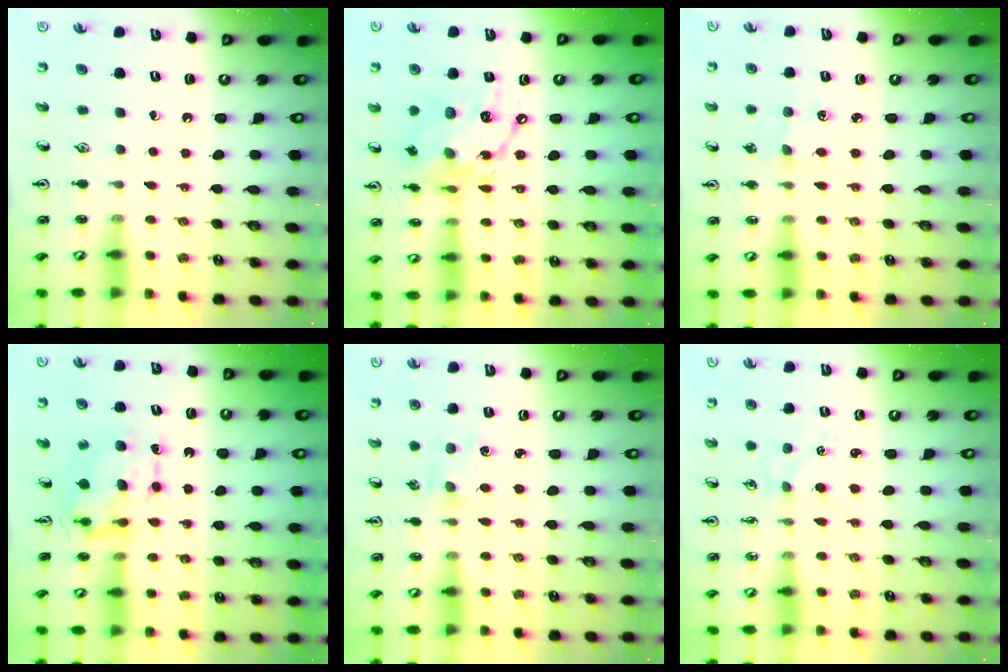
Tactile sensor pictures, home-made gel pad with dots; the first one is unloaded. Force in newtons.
{"total": 15.3, "press": 15.2, "slide": 1.3}
{"total": 4.2, "press": 4.2, "slide": 0.6}
{"total": 6.9, "press": 6.9, "slide": 0.7}
{"total": 1.2, "press": 1.2, "slide": 0.2}
{"total": 1.0, "press": 0.9, "slide": 0.2}